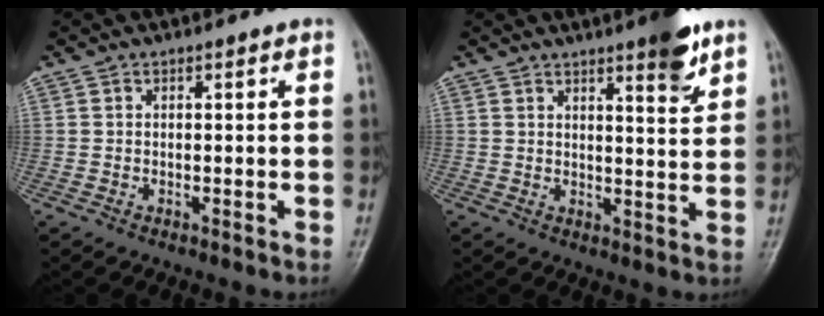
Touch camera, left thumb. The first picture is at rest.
{"total": 6.7, "force": [4.4, 1.2, 4.8], "torque": [-0.059, -0.029, 0.060]}